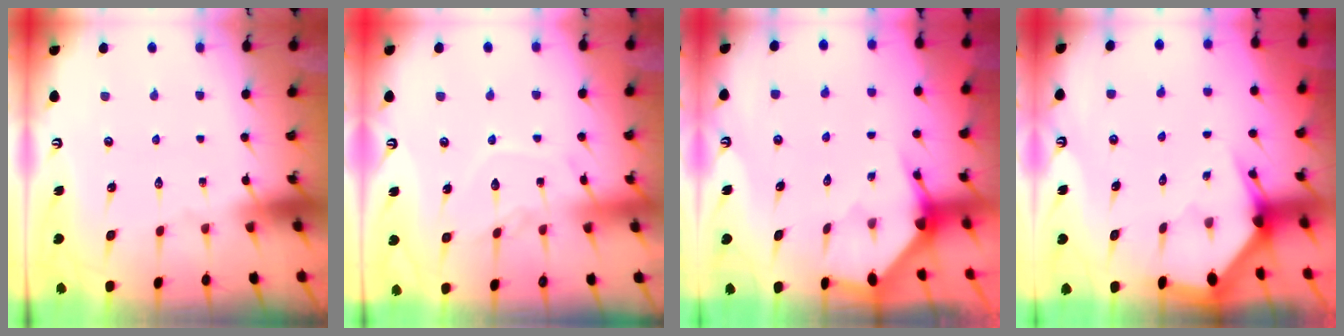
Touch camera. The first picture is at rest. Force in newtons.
{"total": 9.0, "press": 9.0, "slide": 0.1}
{"total": 2.8, "press": 2.8, "slide": 0.3}
{"total": 3.0, "press": 3.0, "slide": 0.2}